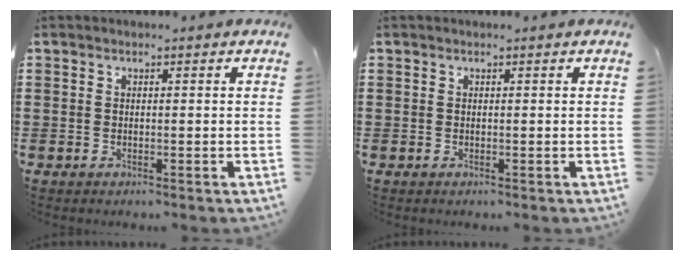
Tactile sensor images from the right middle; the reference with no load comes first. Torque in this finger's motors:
{"motor_torque": [-0.46, 0.05, 0.03, 0.02]}